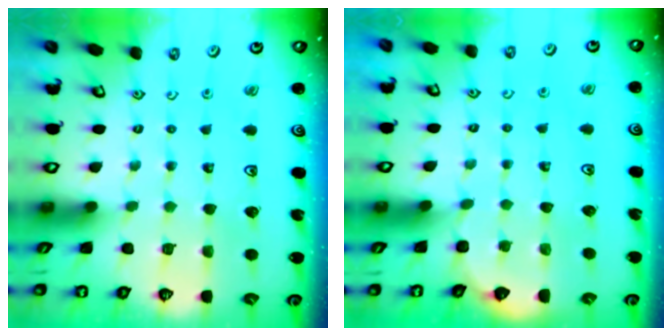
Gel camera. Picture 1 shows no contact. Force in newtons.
{"total": 1.7, "press": 1.7, "slide": 0.1}